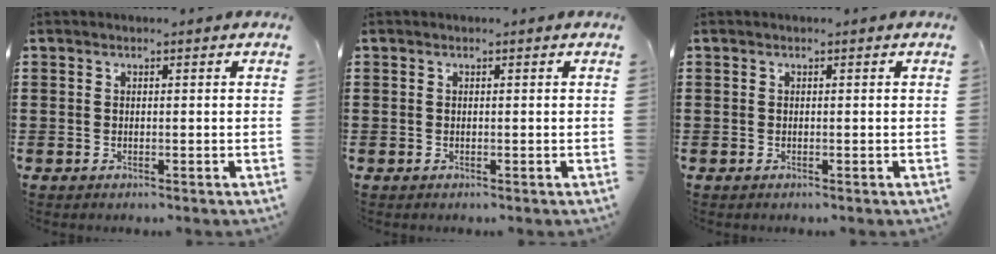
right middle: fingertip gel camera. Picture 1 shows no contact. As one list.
[{"total": 0.0}, {"total": 0.0}]